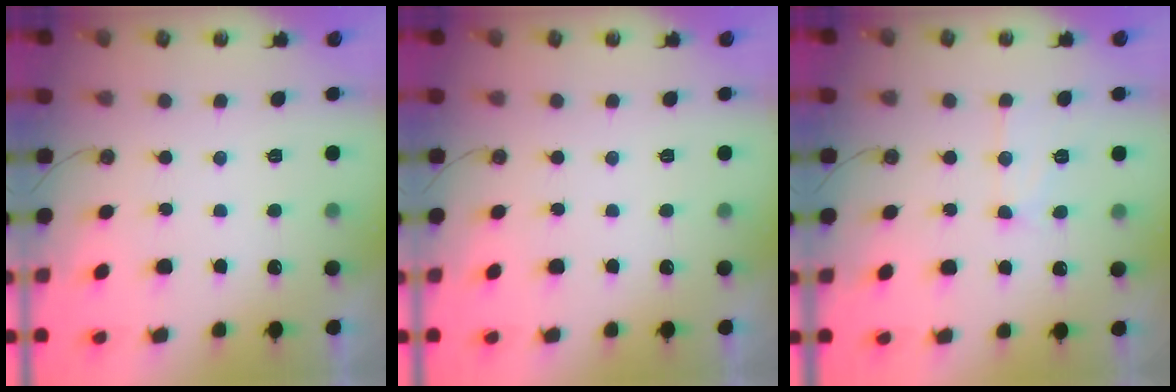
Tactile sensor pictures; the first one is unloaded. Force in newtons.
{"total": 0.0}
{"total": 10.5, "press": 10.5, "slide": 0.8}